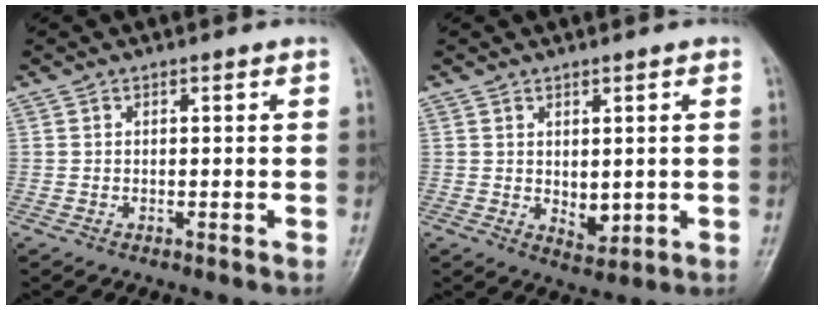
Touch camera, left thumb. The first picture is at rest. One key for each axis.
{"total": 4.3, "fx": 0.2, "fy": 2.6, "fz": 3.4, "tx": -0.038, "ty": -0.013, "tz": 0.013}